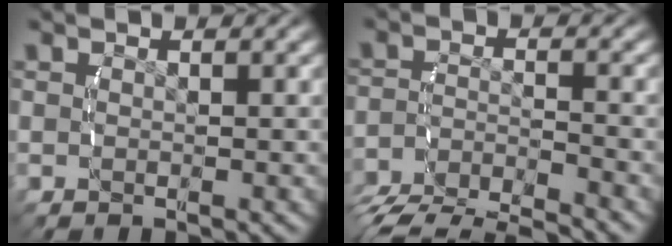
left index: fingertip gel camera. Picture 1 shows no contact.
{"total": 10.0, "force": [-9.6, 2.1, 1.9], "torque": [-0.009, -0.020, -0.155]}